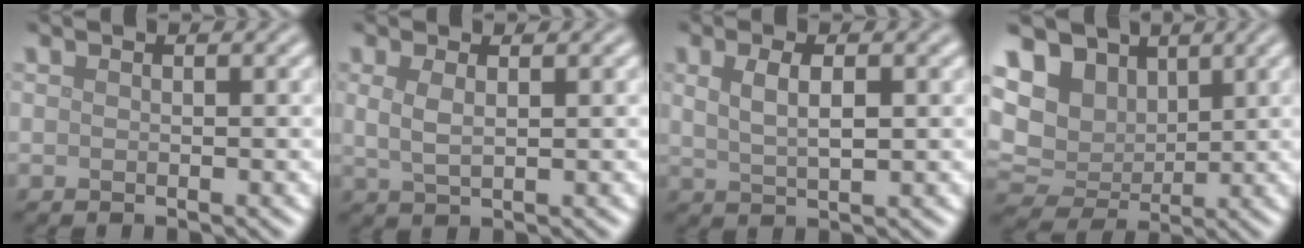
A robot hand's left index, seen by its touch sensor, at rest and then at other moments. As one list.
[{"total": 1.9, "force": [0.6, 0.6, 1.6], "torque": [-0.034, -0.003, 0.013]}, {"total": 2.9, "force": [0.9, 1.0, 2.6], "torque": [-0.052, 0.001, 0.020]}, {"total": 9.6, "force": [3.9, 7.3, 4.8], "torque": [-0.110, 0.026, 0.052]}]